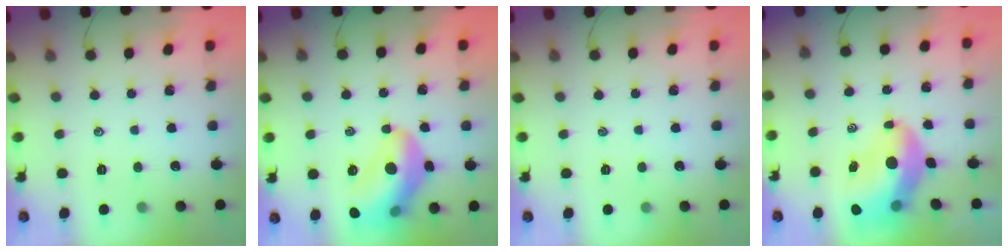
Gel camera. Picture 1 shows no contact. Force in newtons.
{"total": 16.8, "press": 16.4, "slide": 3.3}
{"total": 0.0}
{"total": 11.0, "press": 10.5, "slide": 3.3}